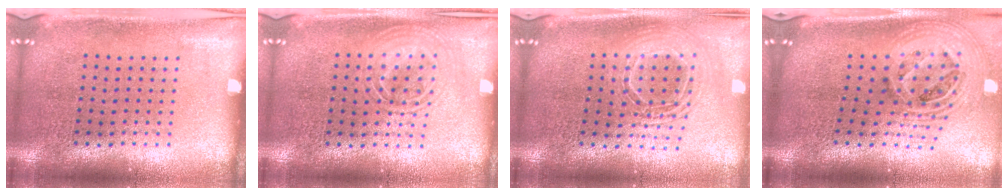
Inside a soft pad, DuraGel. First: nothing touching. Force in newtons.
{"total": 1.3, "press": 1.3, "slide": 0.2}
{"total": 1.8, "press": 1.5, "slide": 1.1}
{"total": 2.3, "press": 1.6, "slide": 1.6}